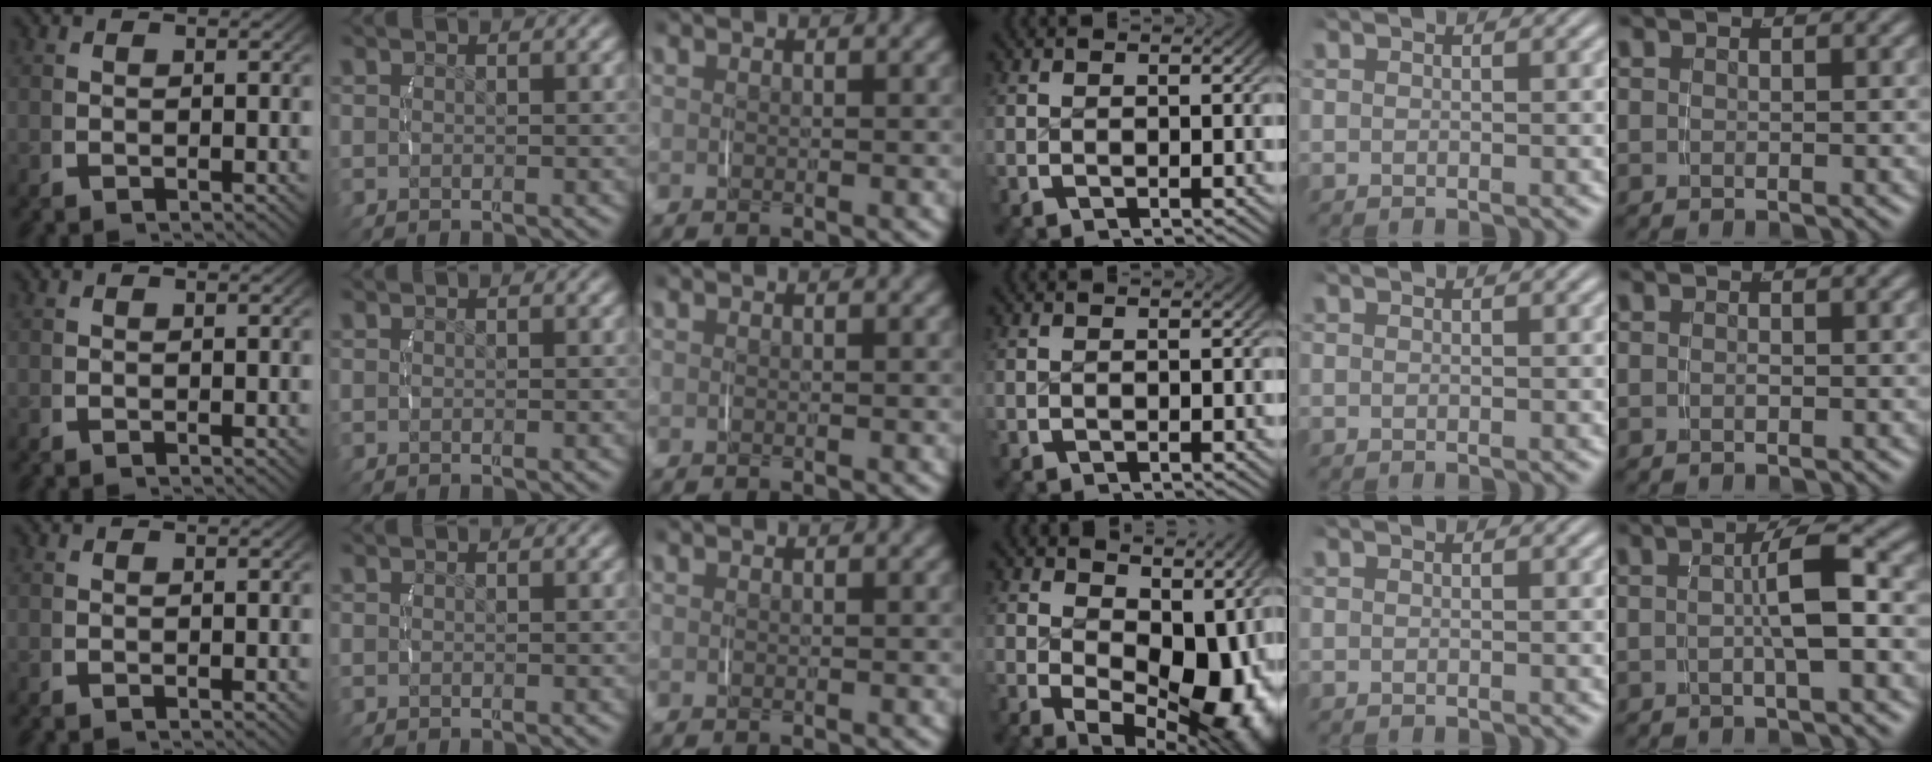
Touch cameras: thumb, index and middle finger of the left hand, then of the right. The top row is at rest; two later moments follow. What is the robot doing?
{"motion": "lift_and_place", "object": "phone"}